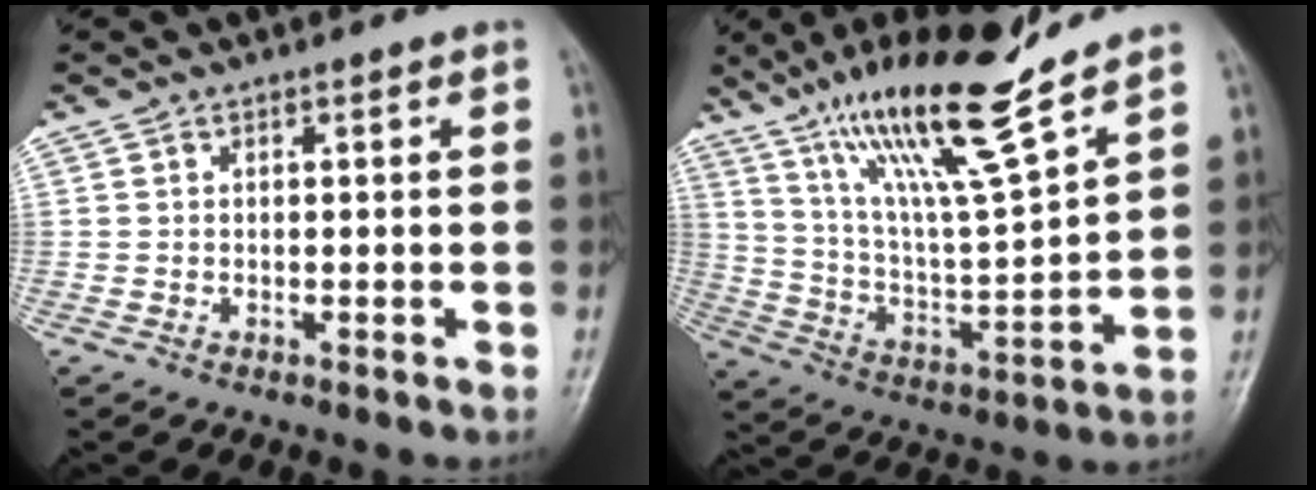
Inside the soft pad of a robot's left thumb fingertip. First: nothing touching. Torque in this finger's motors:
{"motor_torque": [0.25, 0.19, 1.46, -1.31, 0.31]}